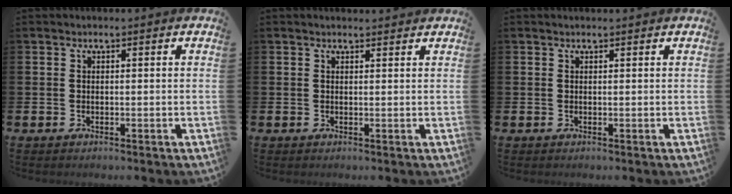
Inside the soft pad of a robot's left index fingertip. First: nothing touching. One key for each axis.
{"total": 0.8, "fx": 0.8, "fy": 0.1, "fz": 0.1, "tx": 0.008, "ty": -0.002, "tz": 0.012}
{"total": 0.0}